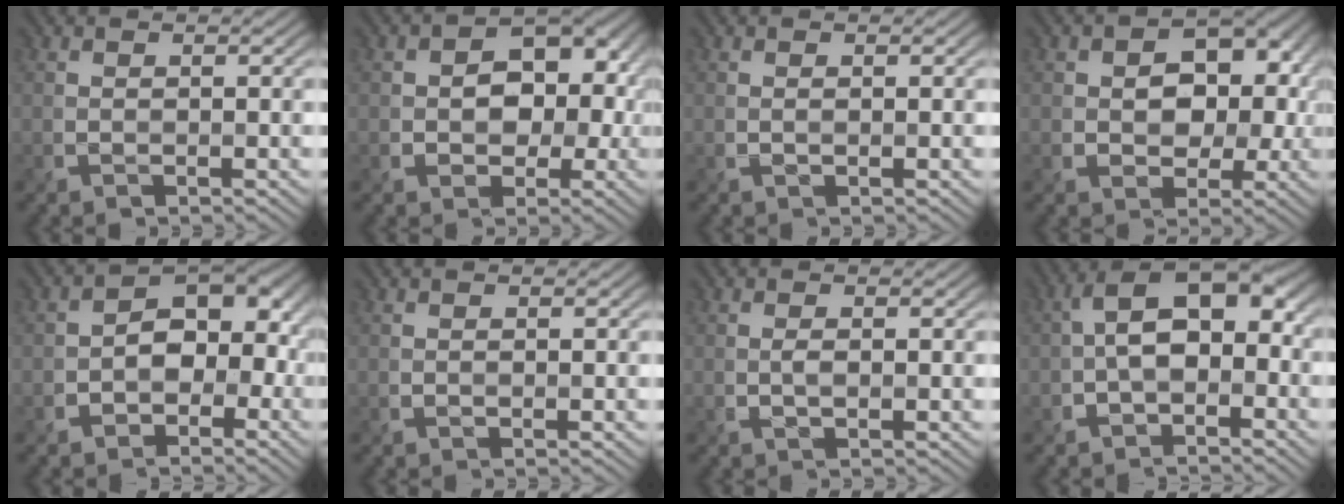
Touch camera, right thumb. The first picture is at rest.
{"total": 7.8, "force": [-0.2, 5.8, 5.2], "torque": [-0.055, 0.000, -0.006]}
{"total": 0.0}
{"total": 8.7, "force": [0.6, 6.4, 5.9], "torque": [-0.070, -0.006, 0.007]}
{"total": 6.3, "force": [-1.9, 4.5, 4.0], "torque": [-0.045, 0.005, -0.047]}
{"total": 0.0}
{"total": 0.8, "force": [-0.1, 0.1, 0.7], "torque": [-0.016, -0.001, -0.004]}
{"total": 8.0, "force": [-0.5, 4.6, 6.5], "torque": [-0.113, 0.015, -0.017]}